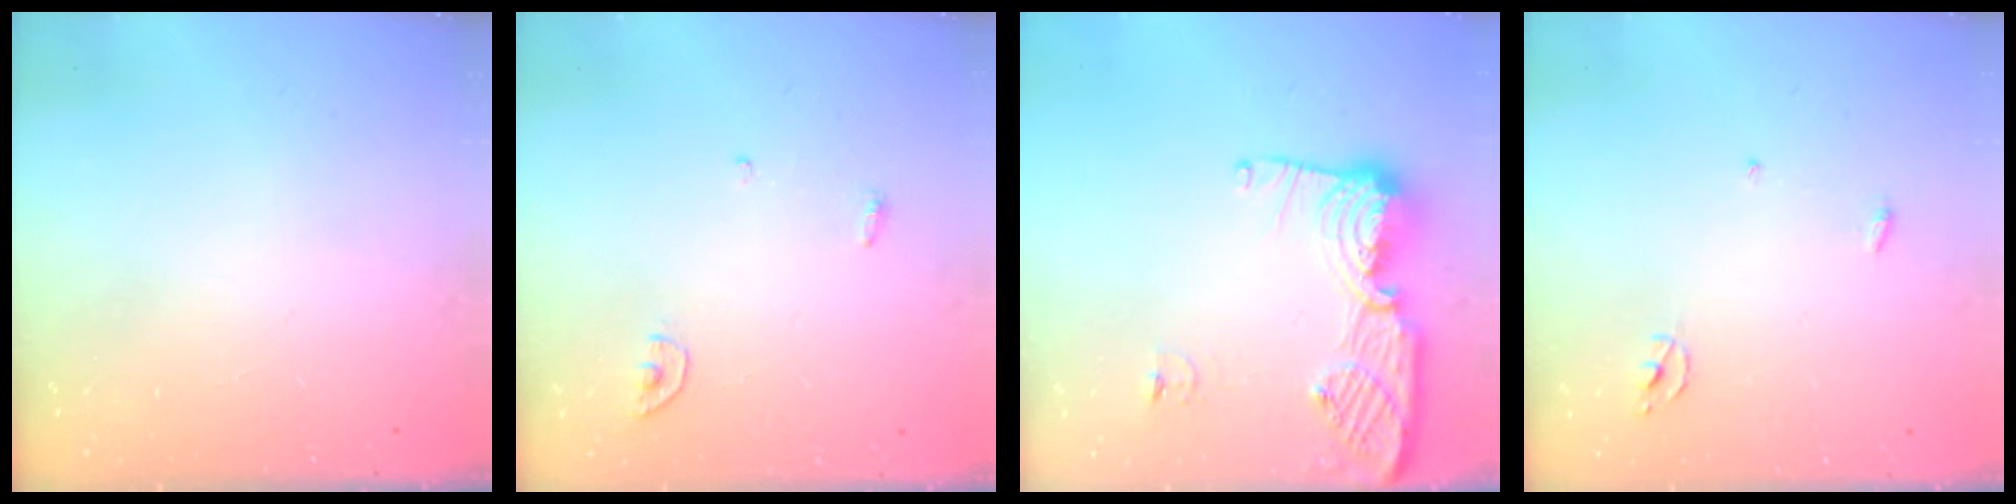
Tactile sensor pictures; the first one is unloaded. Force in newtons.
{"total": 3.8, "press": 3.8, "slide": 0.3}
{"total": 14.0, "press": 13.9, "slide": 1.4}
{"total": 2.3, "press": 2.3, "slide": 0.1}